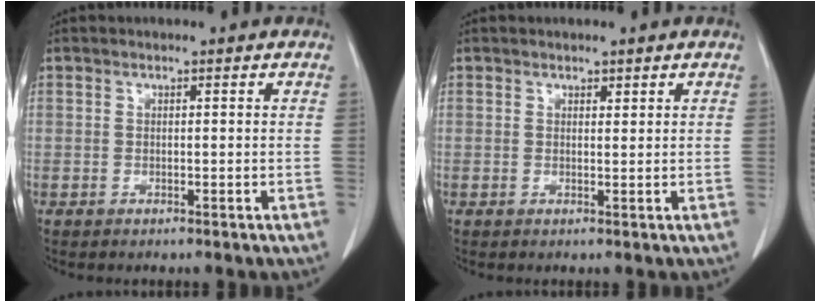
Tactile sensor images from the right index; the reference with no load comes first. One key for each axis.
{"total": 0.8, "fx": 0.7, "fy": 0.4, "fz": 0.3, "tx": -0.004, "ty": -0.004, "tz": 0.010}